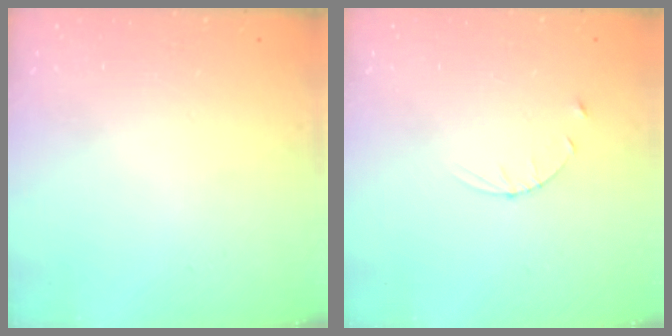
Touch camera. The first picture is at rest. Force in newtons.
{"total": 3.0, "press": 2.9, "slide": 0.4}